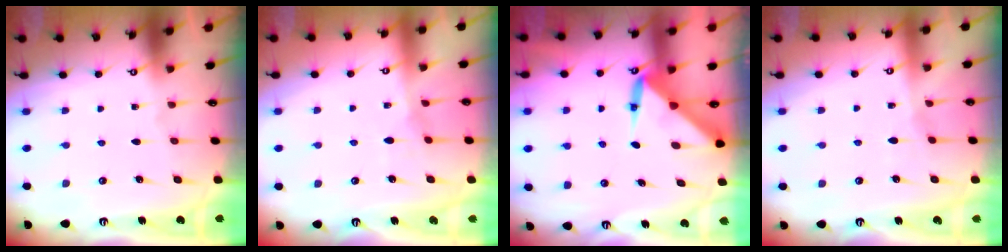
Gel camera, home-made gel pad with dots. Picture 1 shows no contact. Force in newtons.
{"total": 5.2, "press": 5.1, "slide": 0.8}
{"total": 3.9, "press": 3.9, "slide": 0.3}
{"total": 3.4, "press": 3.4, "slide": 0.4}